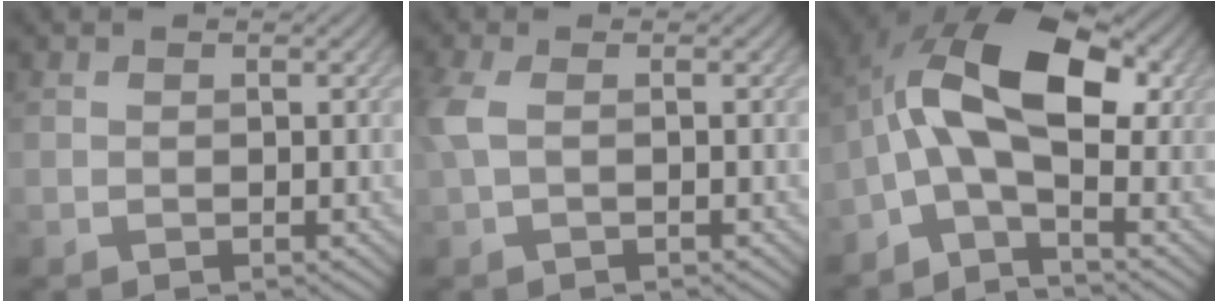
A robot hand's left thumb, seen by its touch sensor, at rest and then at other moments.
{"total": 2.5, "force": [0.2, 0.7, 2.4], "torque": [-0.064, 0.006, -0.003]}
{"total": 11.2, "force": [-0.3, 5.2, 9.9], "torque": [-0.184, 0.027, -0.026]}